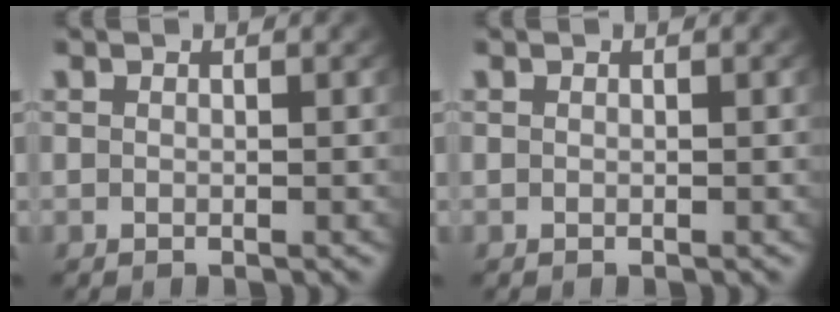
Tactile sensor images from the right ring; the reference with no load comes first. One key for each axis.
{"total": 0.0}